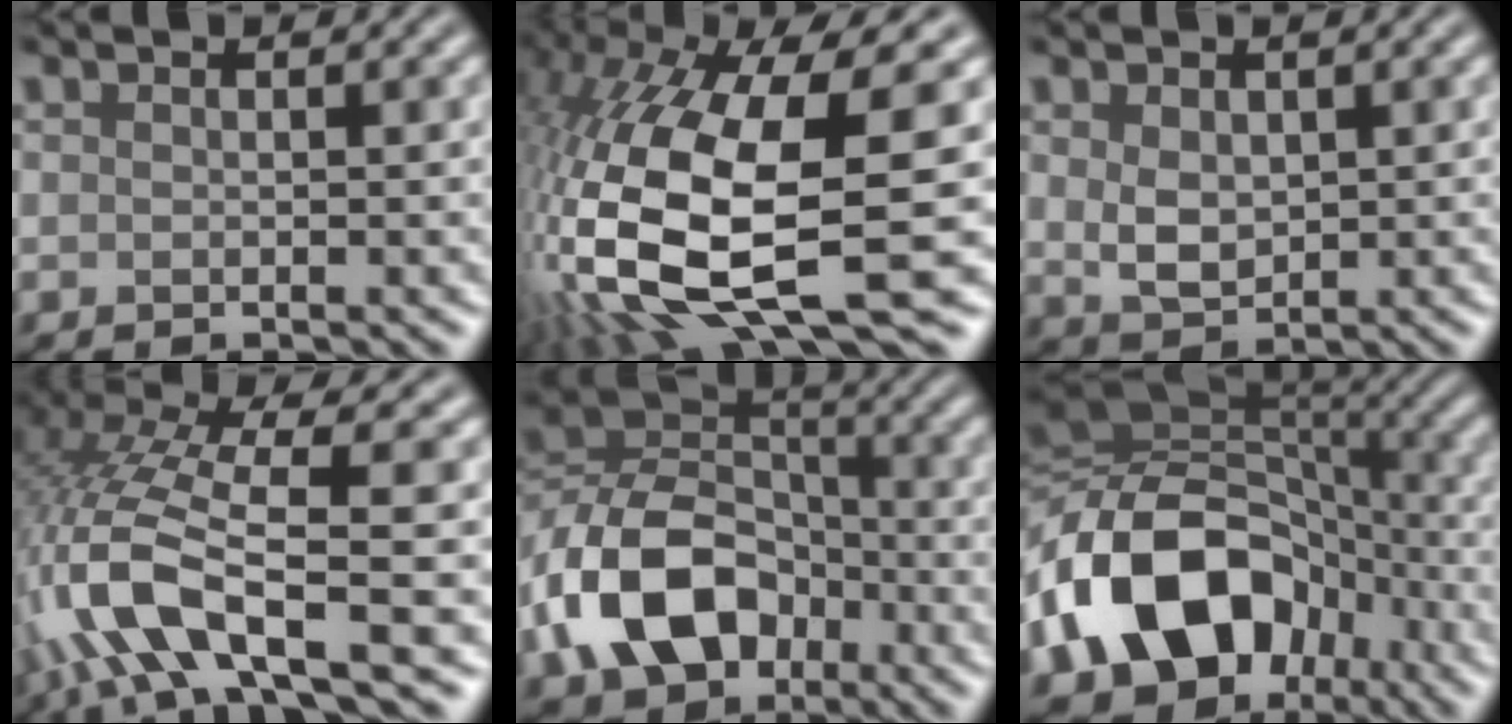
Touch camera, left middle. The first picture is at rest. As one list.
[{"total": 16.2, "force": [-1.9, 5.6, 15.1], "torque": [-0.352, -0.004, -0.026]}, {"total": 2.9, "force": [0.4, 2.2, 1.9], "torque": [-0.044, -0.002, 0.011]}, {"total": 9.6, "force": [-2.8, 2.8, 8.7], "torque": [-0.184, 0.014, -0.060]}, {"total": 10.6, "force": [-4.3, 7.4, 6.1], "torque": [-0.126, 0.006, -0.092]}, {"total": 16.1, "force": [-5.0, 11.9, 9.6], "torque": [-0.190, -0.008, -0.087]}]